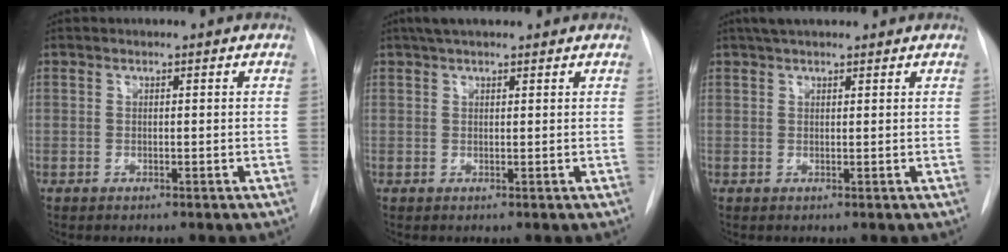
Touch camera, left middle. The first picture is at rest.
{"total": 4.3, "force": [3.4, 1.3, 2.4], "torque": [-0.038, 0.027, 0.056]}
{"total": 4.4, "force": [3.6, 1.3, 2.3], "torque": [-0.034, 0.029, 0.058]}